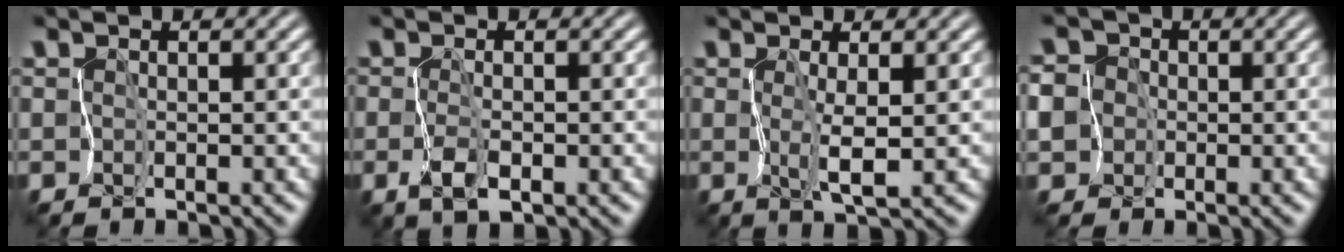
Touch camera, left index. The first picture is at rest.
{"total": 2.0, "force": [-0.8, 0.9, 1.6], "torque": [-0.034, -0.006, -0.014]}
{"total": 1.9, "force": [0.2, 0.1, 1.9], "torque": [-0.041, -0.005, 0.010]}
{"total": 8.1, "force": [-1.3, 7.7, 2.4], "torque": [-0.055, 0.013, -0.054]}